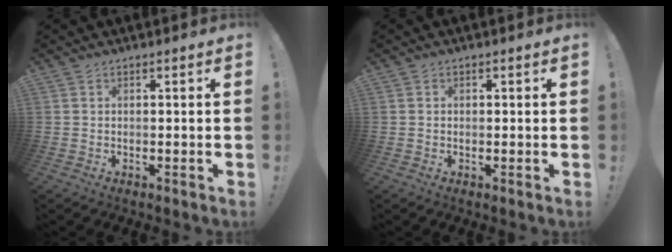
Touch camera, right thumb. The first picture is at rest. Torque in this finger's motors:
{"motor_torque": [-0.19, 0.03, -0.21, 0.07, 0.04]}